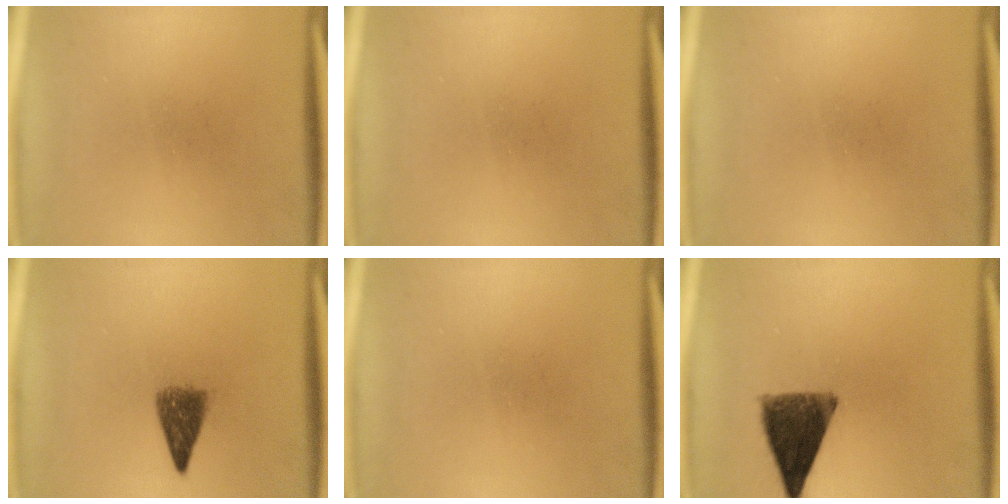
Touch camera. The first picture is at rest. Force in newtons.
{"total": 0.0}
{"total": 0.0}
{"total": 4.2}
{"total": 0.0}
{"total": 10.3}